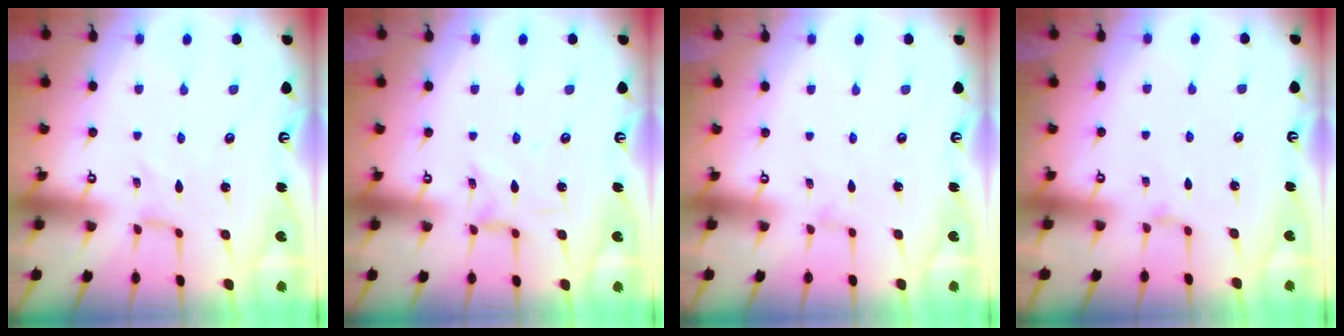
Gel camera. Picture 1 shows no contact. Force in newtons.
{"total": 2.8, "press": 2.8, "slide": 0.2}
{"total": 0.7, "press": 0.7, "slide": 0.2}
{"total": 1.4, "press": 1.4, "slide": 0.4}